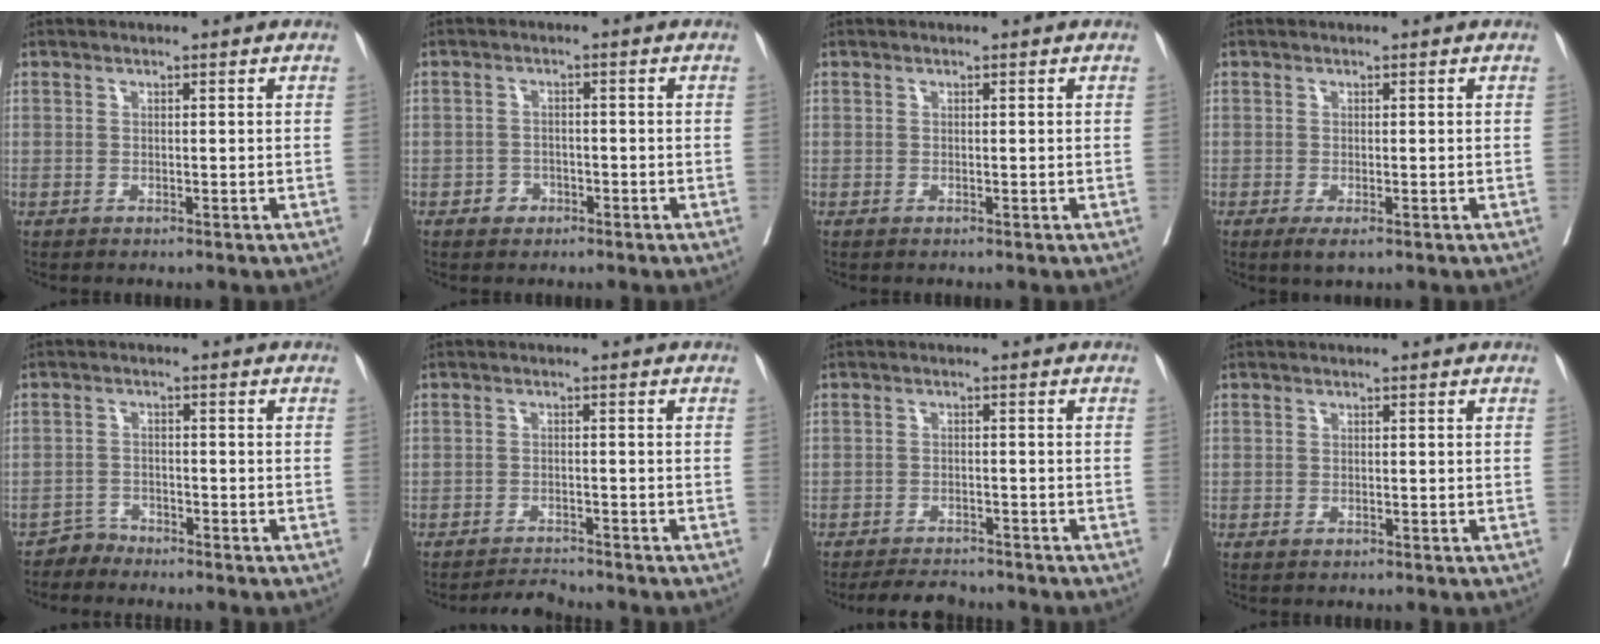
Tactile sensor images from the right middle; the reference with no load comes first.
{"total": 1.9, "force": [-1.1, 1.5, 0.5], "torque": [-0.007, 0.006, -0.018]}
{"total": 0.0}
{"total": 2.1, "force": [-1.2, 0.6, 1.7], "torque": [-0.022, -0.005, -0.016]}
{"total": 2.2, "force": [-1.9, 0.4, -1.0], "torque": [0.028, -0.004, -0.035]}
{"total": 2.7, "force": [-2.6, -0.6, -0.5], "torque": [0.009, -0.014, -0.041]}
{"total": 5.3, "force": [-5.1, 1.1, 1.1], "torque": [-0.015, -0.012, -0.082]}
{"total": 0.5, "force": [-0.3, 0.3, 0.3], "torque": [-0.009, 0.000, -0.004]}